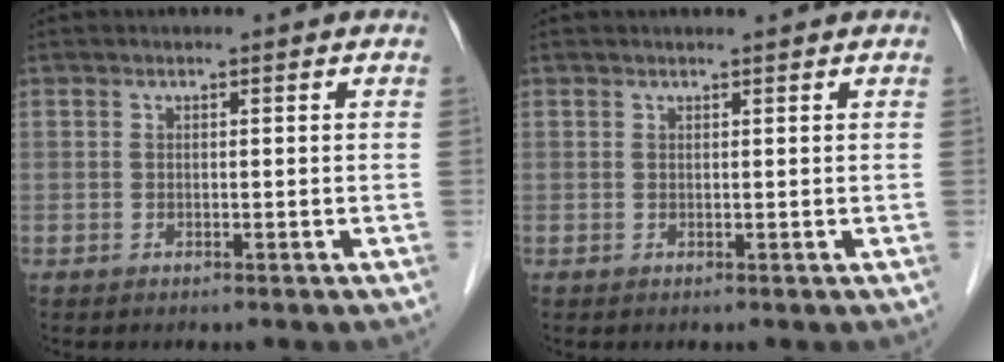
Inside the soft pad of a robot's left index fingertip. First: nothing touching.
{"total": 0.9, "force": [0.8, -0.1, 0.4], "torque": [-0.005, 0.003, 0.015]}